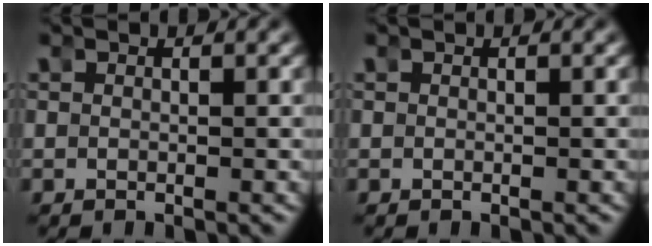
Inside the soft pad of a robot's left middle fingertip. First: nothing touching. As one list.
[{"total": 0.0}]